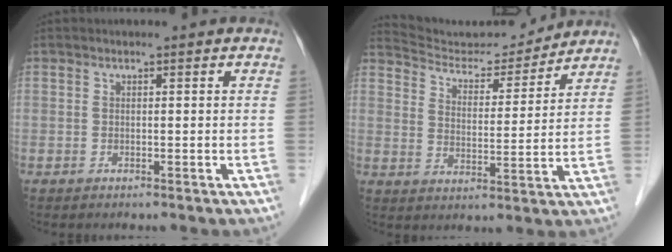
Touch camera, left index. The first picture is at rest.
{"total": 11.7, "force": [11.6, 1.2, 1.4], "torque": [-0.026, 0.000, 0.186]}